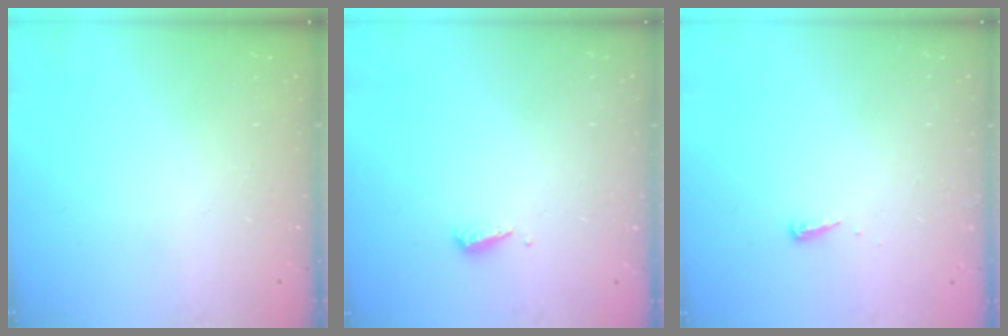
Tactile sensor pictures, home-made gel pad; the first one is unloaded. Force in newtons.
{"total": 2.9, "press": 2.9, "slide": 0.4}
{"total": 3.9, "press": 3.9, "slide": 0.5}